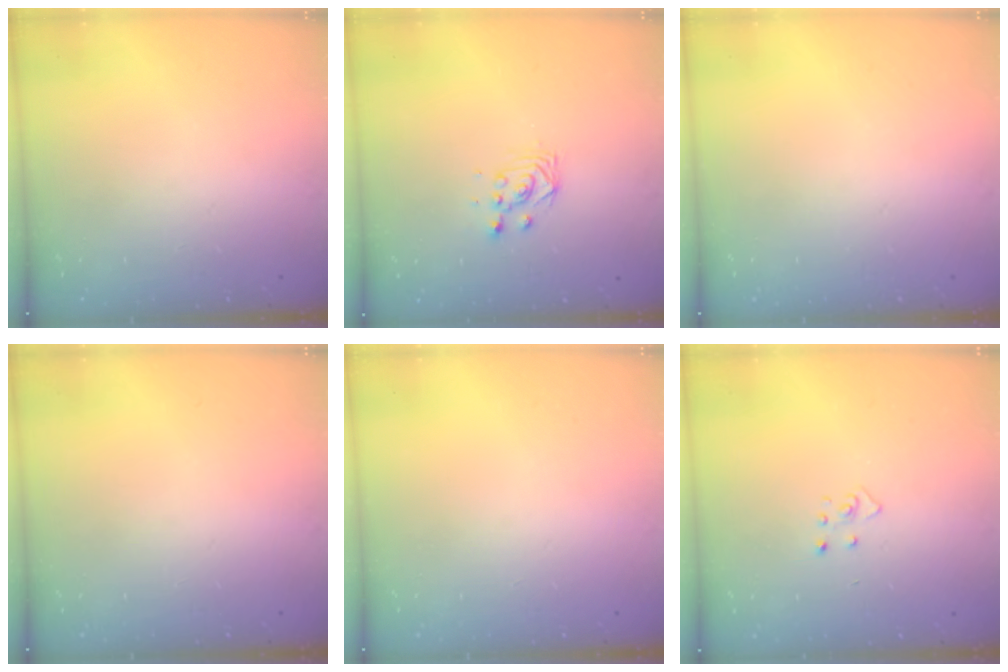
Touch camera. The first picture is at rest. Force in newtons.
{"total": 2.8, "press": 2.8, "slide": 0.3}
{"total": 0.0}
{"total": 0.0}
{"total": 0.0}
{"total": 3.7, "press": 3.6, "slide": 0.3}